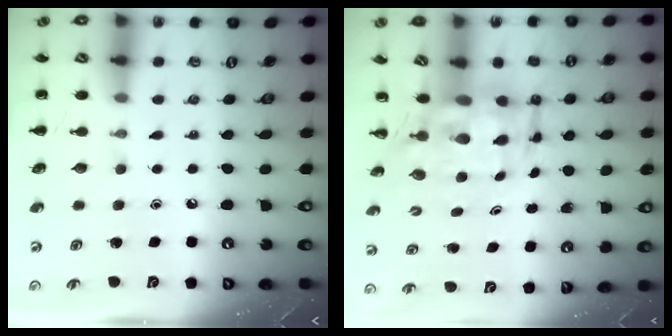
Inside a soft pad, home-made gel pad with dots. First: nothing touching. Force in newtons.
{"total": 5.3, "press": 5.0, "slide": 1.8}